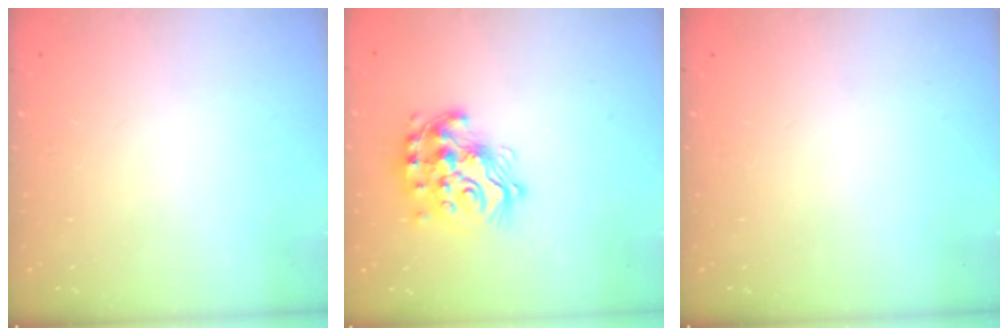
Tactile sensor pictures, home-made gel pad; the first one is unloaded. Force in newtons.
{"total": 17.5, "press": 17.4, "slide": 1.4}
{"total": 0.0}